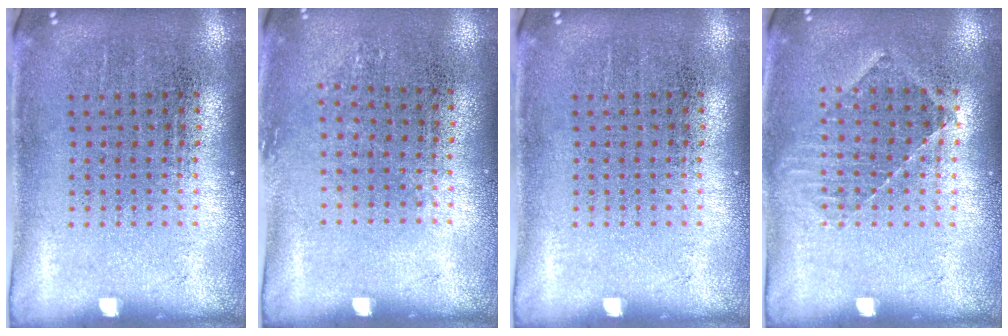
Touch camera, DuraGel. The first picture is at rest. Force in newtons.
{"total": 0.8, "press": 0.7, "slide": 0.4}
{"total": 0.0}
{"total": 1.0, "press": 0.9, "slide": 0.2}